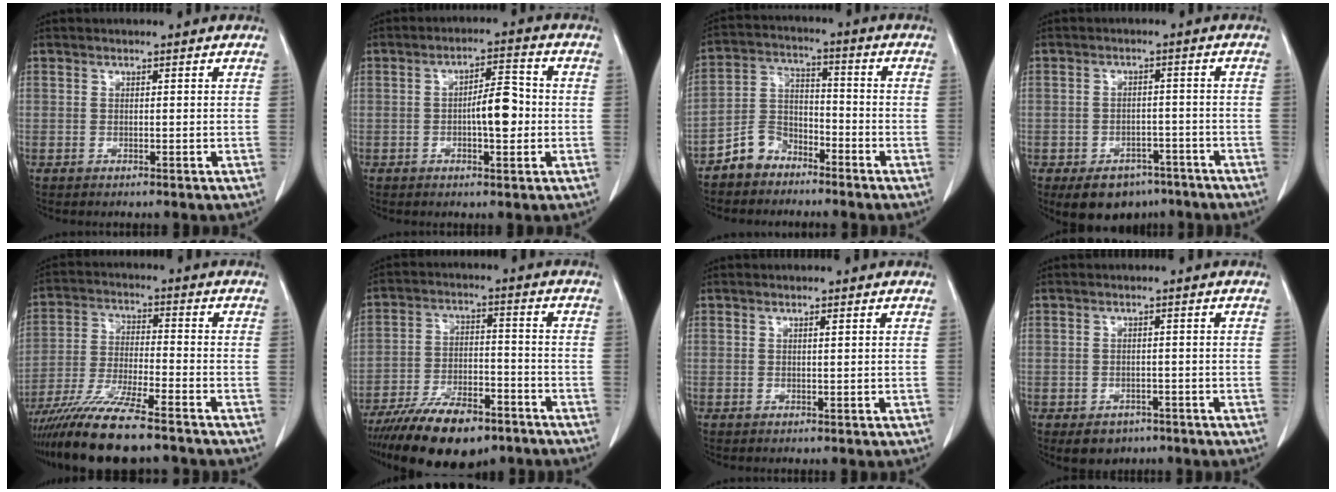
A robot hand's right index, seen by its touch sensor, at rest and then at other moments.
{"total": 6.1, "force": [-0.7, 1.8, 5.8], "torque": [-0.096, 0.013, -0.009]}
{"total": 6.7, "force": [-5.1, 4.2, 1.4], "torque": [-0.031, 0.010, -0.101]}
{"total": 8.4, "force": [-5.9, 5.2, 3.1], "torque": [-0.038, 0.009, -0.080]}
{"total": 14.3, "force": [-11.5, 0.9, 8.4], "torque": [-0.164, -0.036, -0.202]}
{"total": 15.2, "force": [-11.2, 5.2, 8.9], "torque": [-0.161, -0.011, -0.189]}
{"total": 0.5, "force": [0.3, 0.0, 0.5], "torque": [-0.011, 0.000, 0.005]}
{"total": 3.8, "force": [-2.4, 2.8, 1.1], "torque": [-0.010, 0.004, -0.025]}